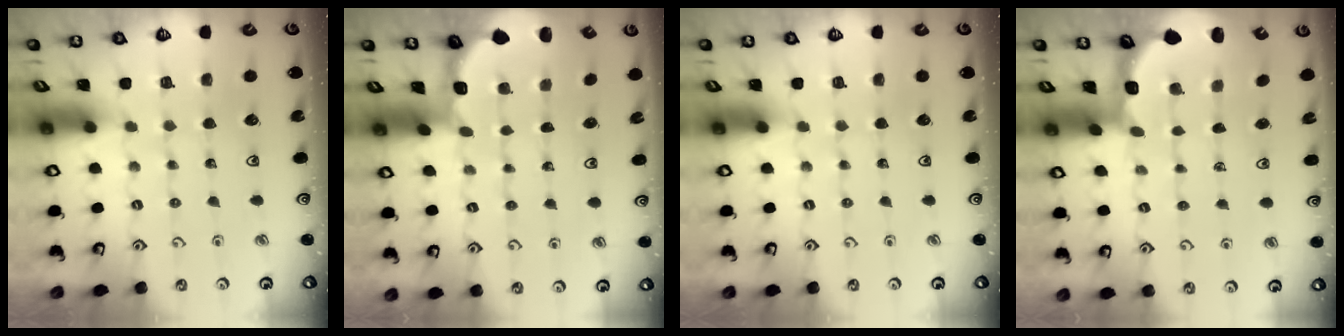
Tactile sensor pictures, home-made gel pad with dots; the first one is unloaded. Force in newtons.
{"total": 1.9, "press": 1.7, "slide": 0.8}
{"total": 0.0}
{"total": 3.0, "press": 2.0, "slide": 2.2}